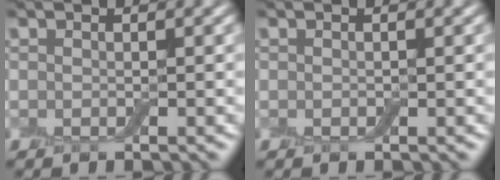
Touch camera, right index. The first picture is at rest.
{"total": 0.0}